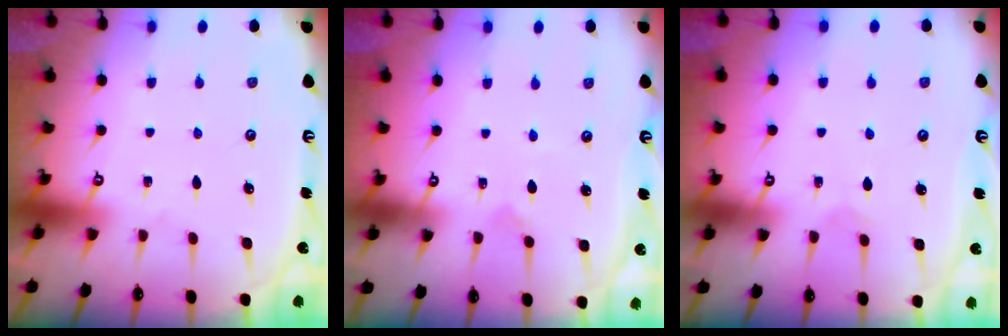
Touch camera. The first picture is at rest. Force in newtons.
{"total": 2.7, "press": 2.7, "slide": 0.3}
{"total": 3.5, "press": 3.5, "slide": 0.4}